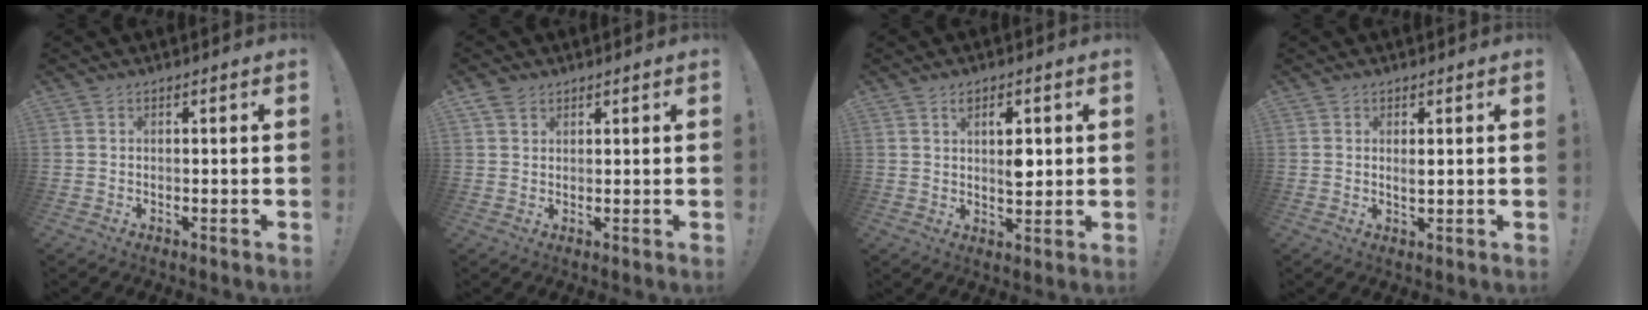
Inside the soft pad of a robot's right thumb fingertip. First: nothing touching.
{"total": 2.8, "force": [2.0, 1.6, 1.1], "torque": [-0.024, -0.004, 0.038]}
{"total": 6.2, "force": [1.7, 3.1, 5.1], "torque": [-0.070, -0.007, 0.024]}
{"total": 1.8, "force": [0.7, 0.4, 1.6], "torque": [-0.020, -0.007, 0.009]}